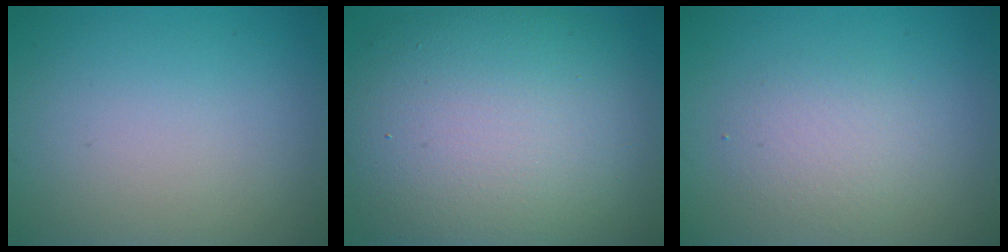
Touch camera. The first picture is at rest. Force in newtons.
{"total": 13.6, "press": 13.6, "slide": 0.7}
{"total": 2.2, "press": 2.2, "slide": 0.1}